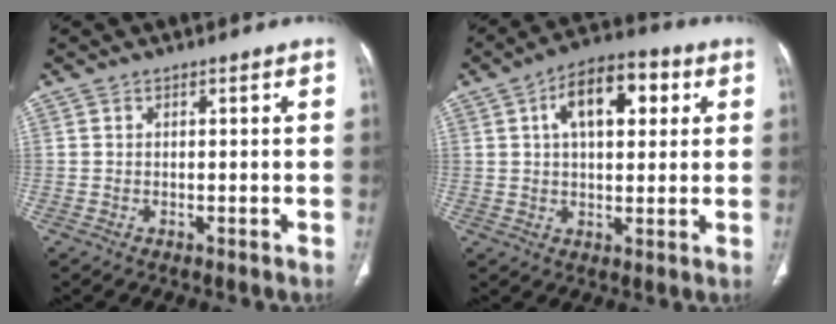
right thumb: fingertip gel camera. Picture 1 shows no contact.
{"total": 12.6, "force": [3.9, 6.6, 10.0], "torque": [-0.133, 0.015, 0.056]}